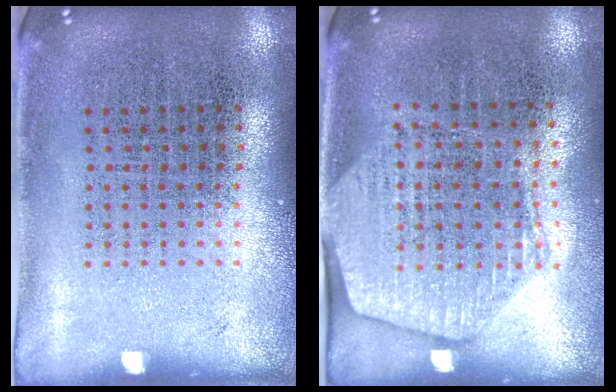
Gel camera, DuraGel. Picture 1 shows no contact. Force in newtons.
{"total": 1.8, "press": 1.6, "slide": 0.7}